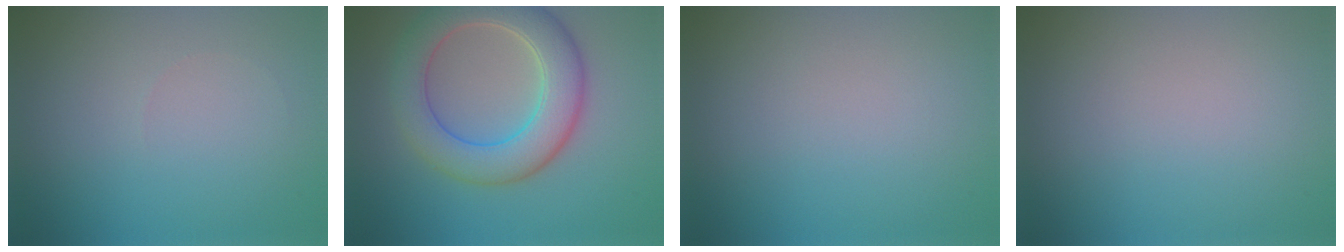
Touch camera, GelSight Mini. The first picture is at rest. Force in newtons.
{"total": 7.1, "press": 7.1, "slide": 0.3}
{"total": 0.0}
{"total": 0.0}